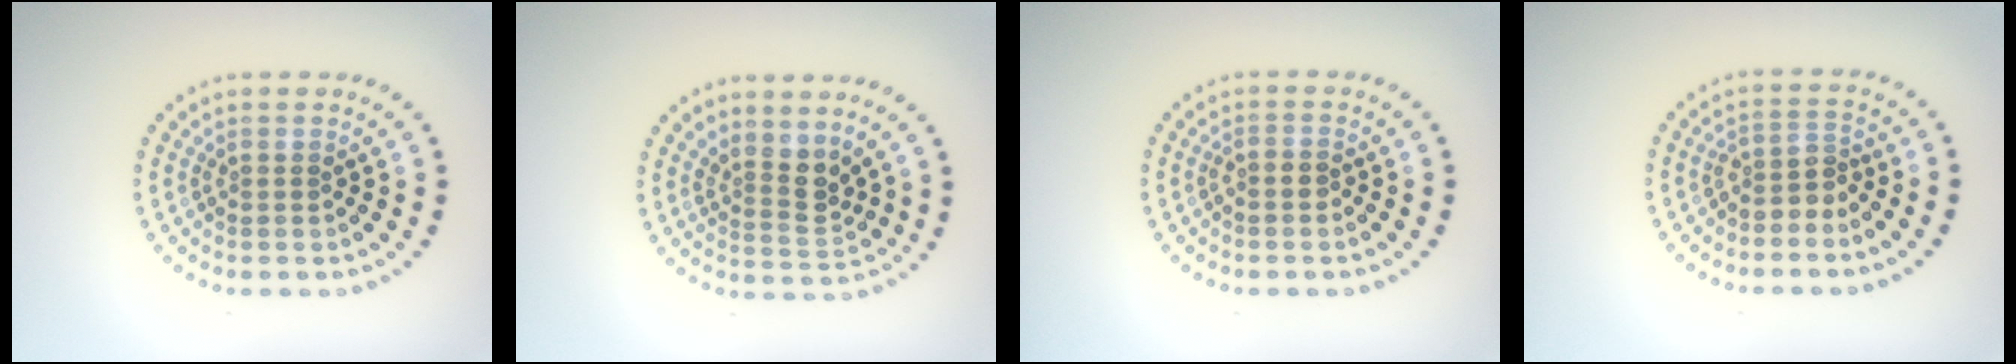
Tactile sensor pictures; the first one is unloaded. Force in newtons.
{"total": 2.7, "press": 2.0, "slide": 1.8}
{"total": 0.8, "press": 0.6, "slide": 0.5}
{"total": 2.2, "press": 1.5, "slide": 1.6}